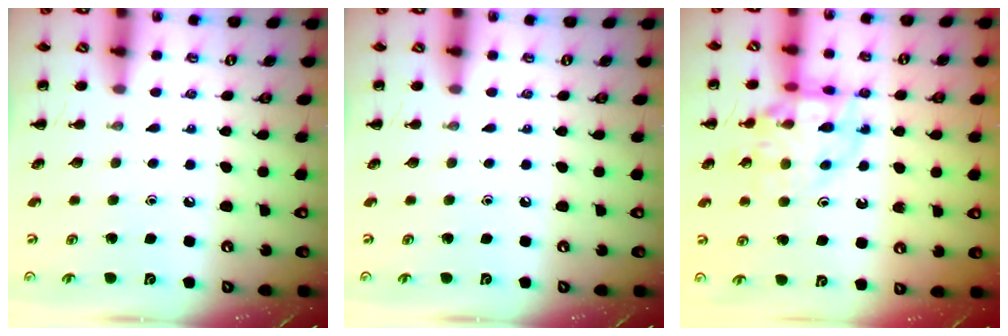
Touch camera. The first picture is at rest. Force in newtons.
{"total": 0.0}
{"total": 14.3, "press": 14.2, "slide": 1.9}